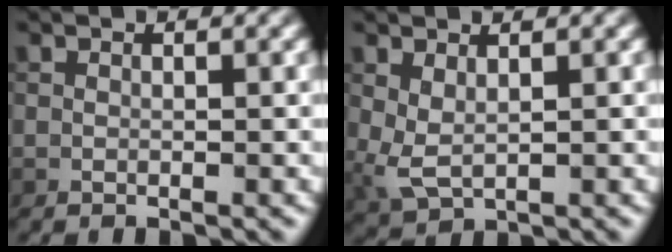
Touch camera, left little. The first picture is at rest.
{"total": 2.2, "force": [0.8, 1.1, 1.7], "torque": [-0.046, -0.008, 0.021]}